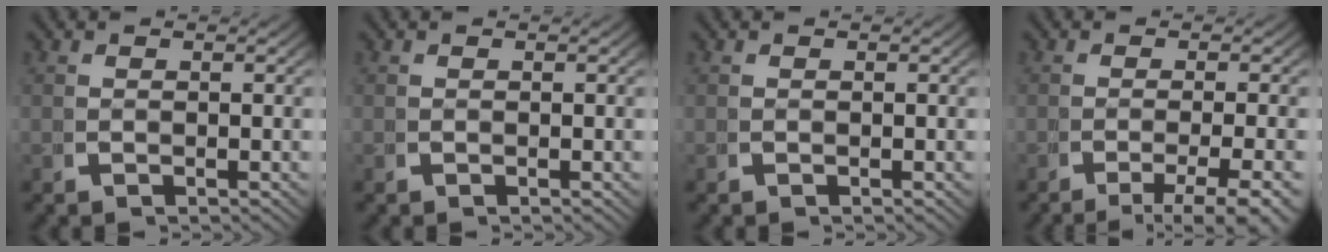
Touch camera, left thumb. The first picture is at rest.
{"total": 0.0}
{"total": 0.0}
{"total": 5.8, "force": [-3.9, 1.7, 3.9], "torque": [-0.062, -0.018, -0.051]}